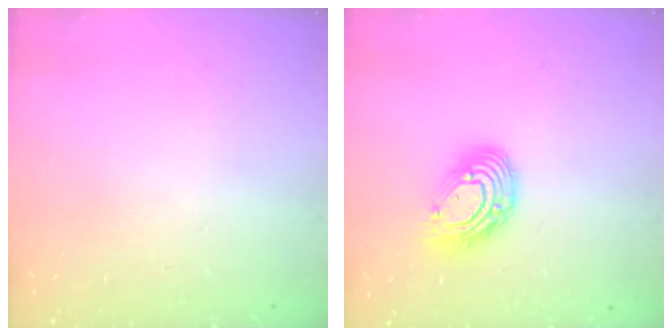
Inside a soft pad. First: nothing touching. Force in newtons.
{"total": 12.0, "press": 11.9, "slide": 1.0}